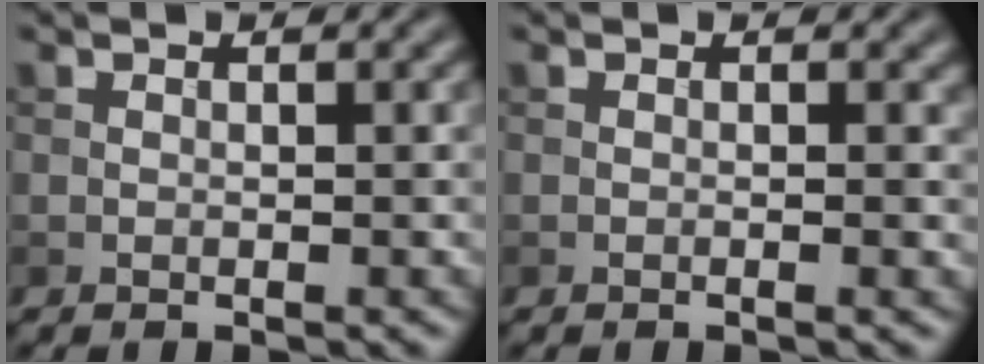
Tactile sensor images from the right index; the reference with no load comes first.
{"total": 0.5, "force": [0.0, 0.1, 0.5], "torque": [-0.007, -0.003, 0.000]}